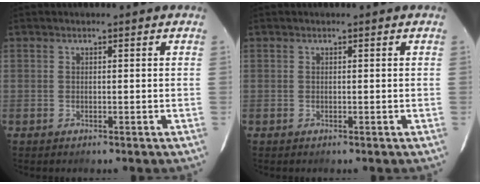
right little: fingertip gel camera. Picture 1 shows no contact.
{"total": 0.0}